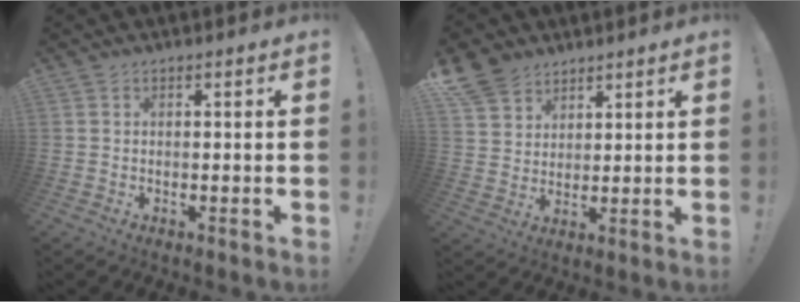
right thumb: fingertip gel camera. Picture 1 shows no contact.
{"total": 8.9, "force": [6.4, 5.7, 2.3], "torque": [-0.045, -0.040, 0.128]}